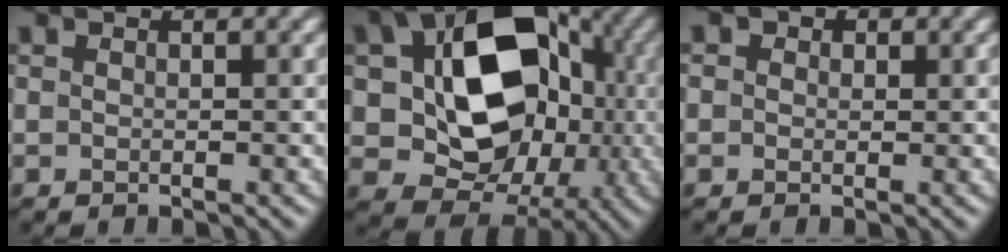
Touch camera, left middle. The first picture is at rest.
{"total": 15.7, "force": [2.2, 11.4, 10.6], "torque": [-0.152, -0.006, 0.039]}
{"total": 2.6, "force": [1.2, 2.2, 0.9], "torque": [0.011, 0.019, -0.016]}